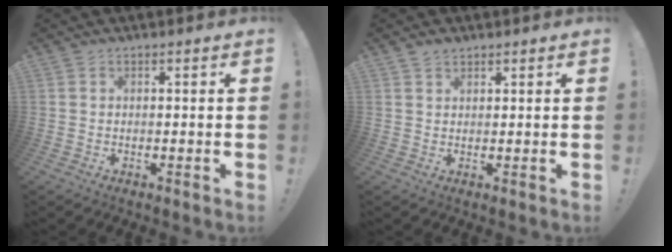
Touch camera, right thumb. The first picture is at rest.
{"total": 2.1, "force": [1.8, 1.0, 0.7], "torque": [-0.008, -0.008, 0.032]}